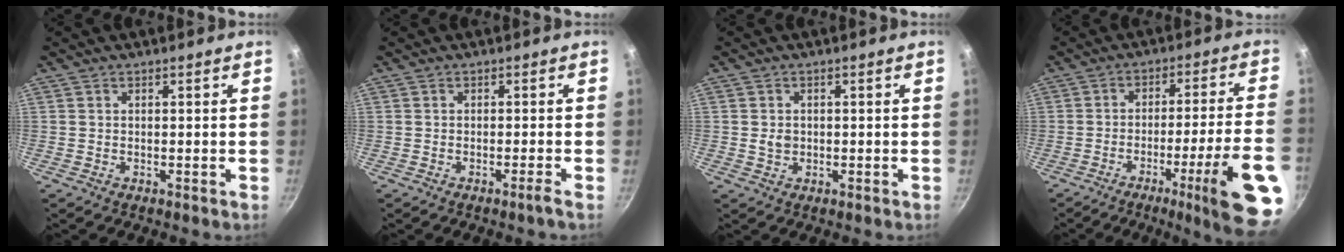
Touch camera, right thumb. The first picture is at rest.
{"total": 1.3, "force": [-0.8, -0.3, 0.9], "torque": [-0.024, 0.009, -0.013]}
{"total": 2.1, "force": [0.1, 1.8, 0.9], "torque": [-0.008, -0.002, 0.001]}
{"total": 18.3, "force": [-8.4, 1.5, 16.2], "torque": [-0.211, 0.033, -0.115]}